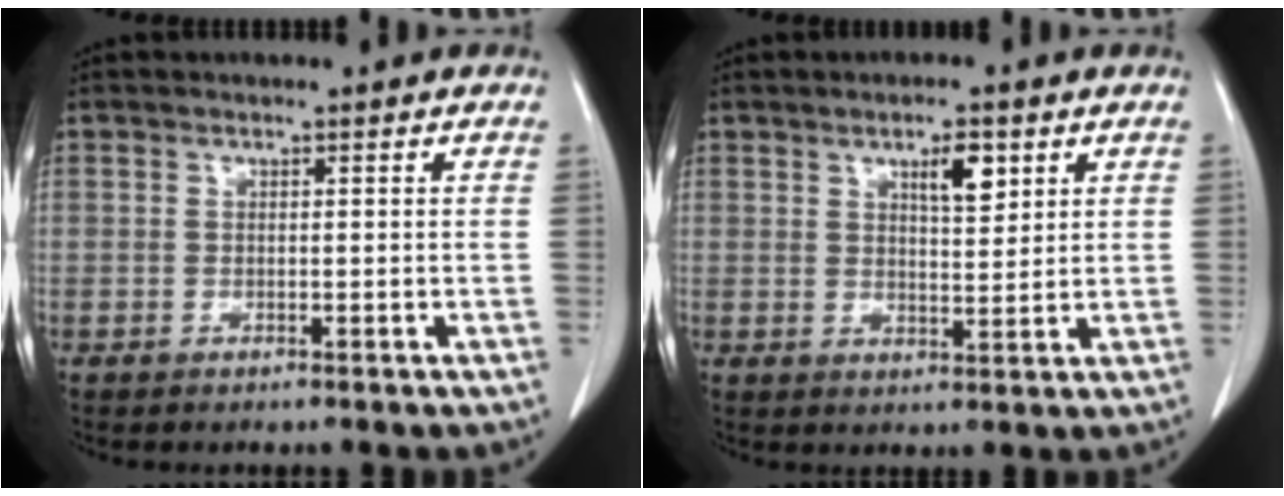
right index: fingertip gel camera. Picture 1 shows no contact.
{"total": 4.8, "force": [2.4, 1.4, 3.9], "torque": [-0.064, -0.001, 0.042]}